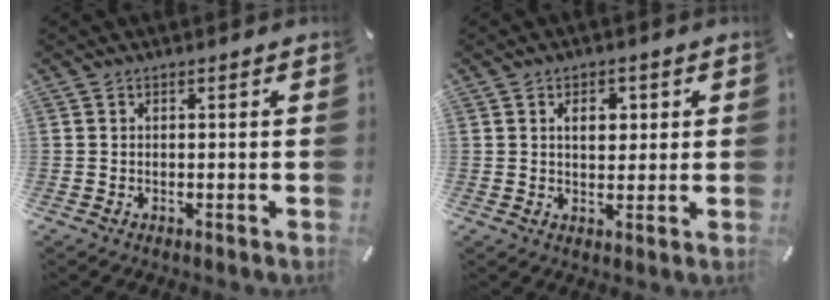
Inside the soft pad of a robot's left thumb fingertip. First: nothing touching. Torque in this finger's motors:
{"motor_torque": [0.78, 0.88, 0.38, -0.45, 0.20]}